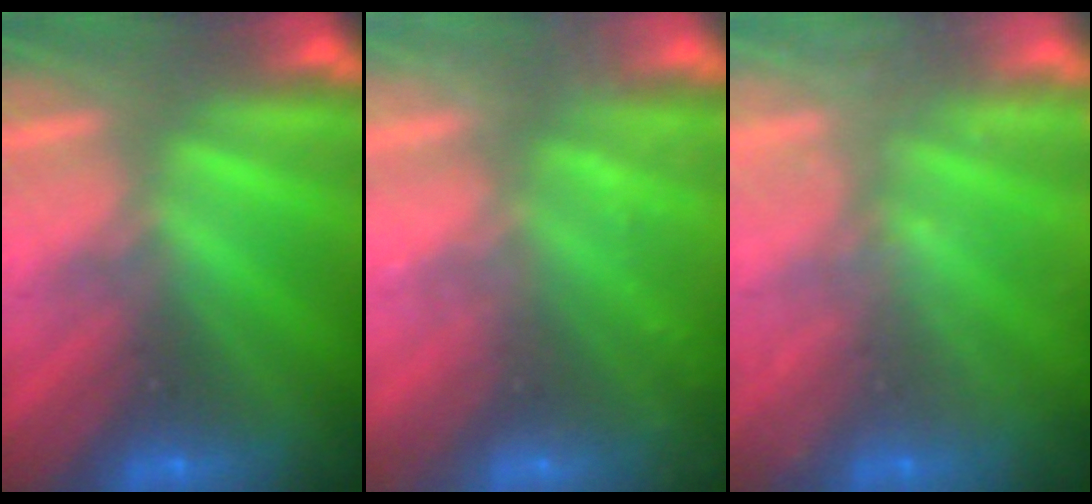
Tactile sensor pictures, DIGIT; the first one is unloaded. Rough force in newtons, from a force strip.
{"total": 2.2}
{"total": 2.4}